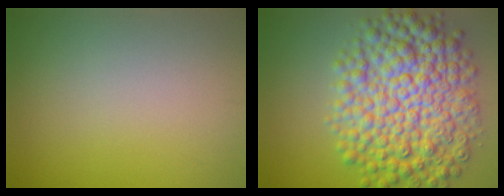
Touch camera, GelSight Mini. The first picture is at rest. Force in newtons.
{"total": 10.4, "press": 10.4, "slide": 0.1}